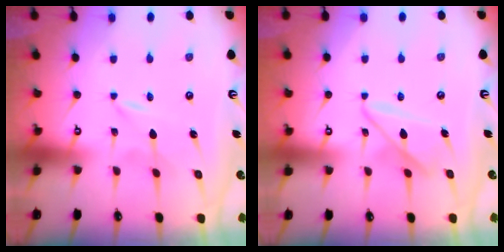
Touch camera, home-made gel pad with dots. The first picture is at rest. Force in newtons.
{"total": 10.4, "press": 10.4, "slide": 0.8}